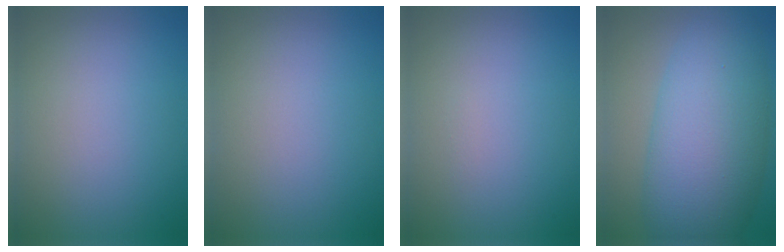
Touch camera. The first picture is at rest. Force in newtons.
{"total": 0.0}
{"total": 0.0}
{"total": 11.4, "press": 11.4, "slide": 0.2}